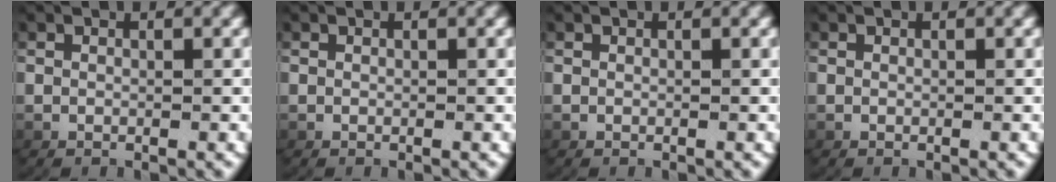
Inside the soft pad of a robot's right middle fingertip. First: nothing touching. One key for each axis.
{"total": 0.0}
{"total": 0.0}
{"total": 0.0}